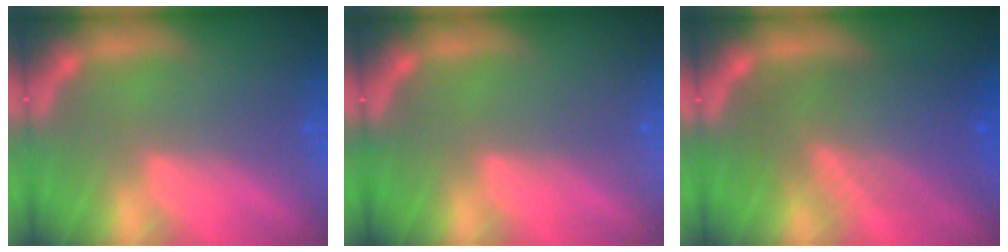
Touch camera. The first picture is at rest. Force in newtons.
{"total": 0.0}
{"total": 8.6}